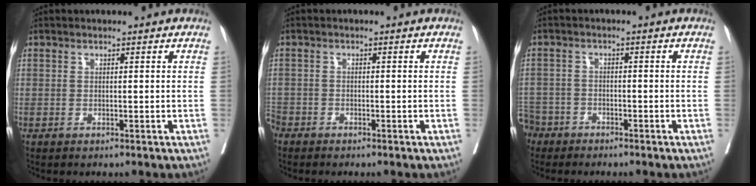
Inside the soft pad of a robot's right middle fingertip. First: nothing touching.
{"total": 2.8, "force": [-2.4, 1.1, 0.8], "torque": [-0.020, -0.005, -0.050]}
{"total": 6.1, "force": [-5.0, 3.5, 0.5], "torque": [-0.016, -0.003, -0.099]}